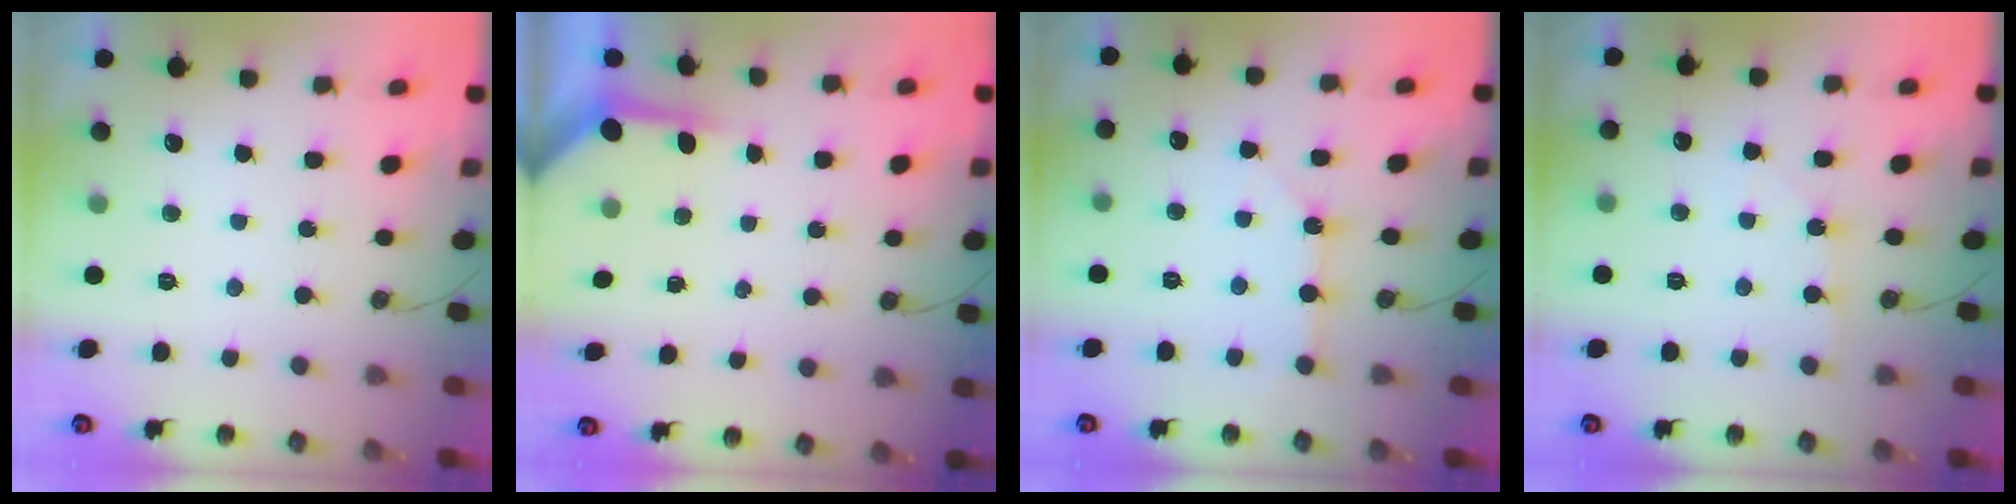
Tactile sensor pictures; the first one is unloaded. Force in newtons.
{"total": 3.8, "press": 3.8, "slide": 0.3}
{"total": 2.5, "press": 2.5, "slide": 0.3}
{"total": 4.5, "press": 4.5, "slide": 0.7}